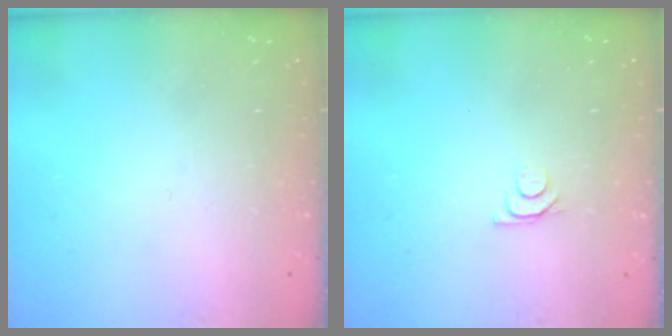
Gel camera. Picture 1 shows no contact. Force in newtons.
{"total": 4.2, "press": 4.1, "slide": 0.5}